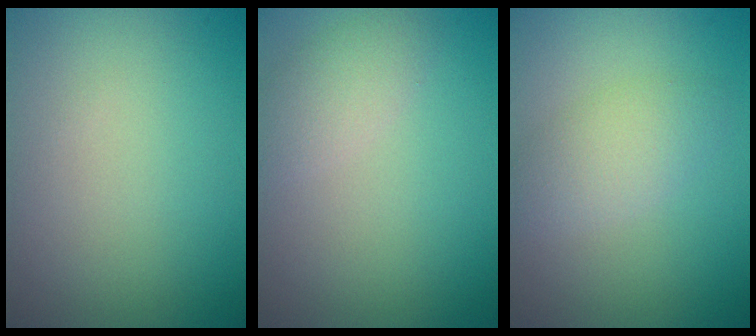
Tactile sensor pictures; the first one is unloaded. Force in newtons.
{"total": 2.0, "press": 2.0, "slide": 0.0}
{"total": 2.7, "press": 2.6, "slide": 0.0}